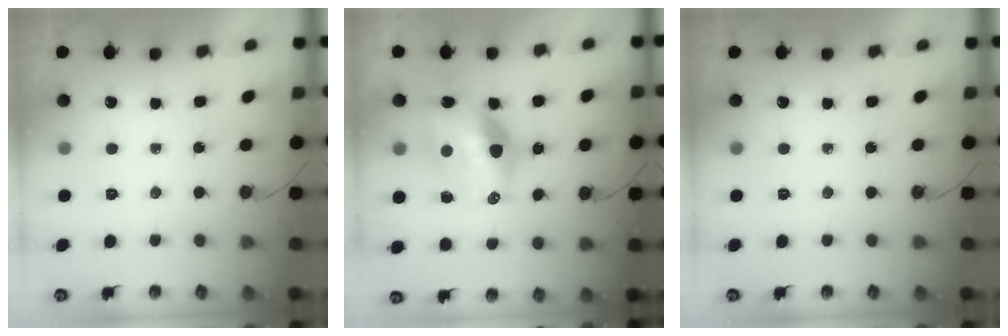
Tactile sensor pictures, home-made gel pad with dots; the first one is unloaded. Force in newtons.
{"total": 16.2, "press": 16.1, "slide": 1.8}
{"total": 0.0}